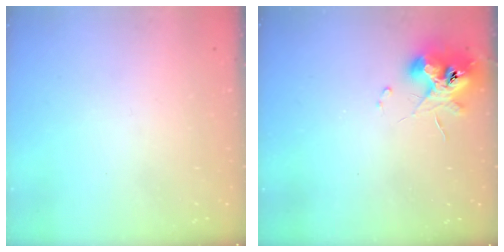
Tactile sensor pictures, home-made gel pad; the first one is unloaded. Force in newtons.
{"total": 11.0, "press": 11.0, "slide": 0.7}